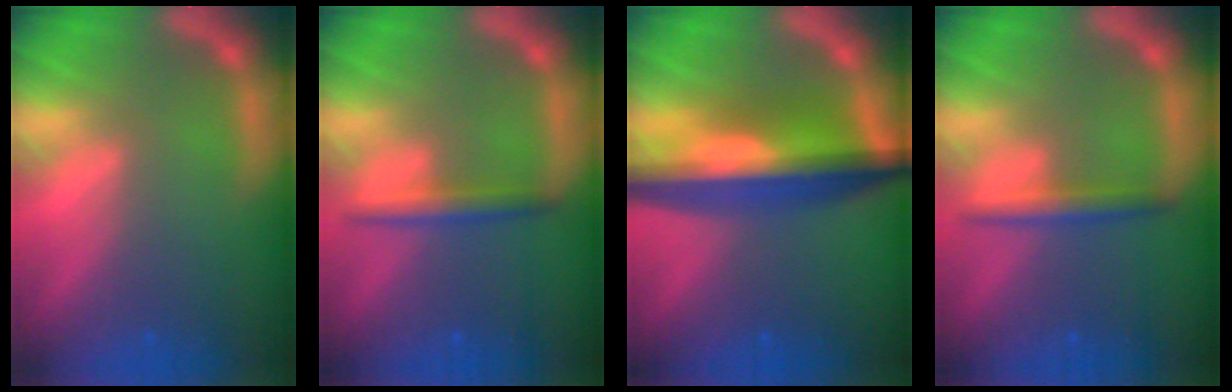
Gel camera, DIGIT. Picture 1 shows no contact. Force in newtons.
{"total": 2.4}
{"total": 10.0}
{"total": 2.4}